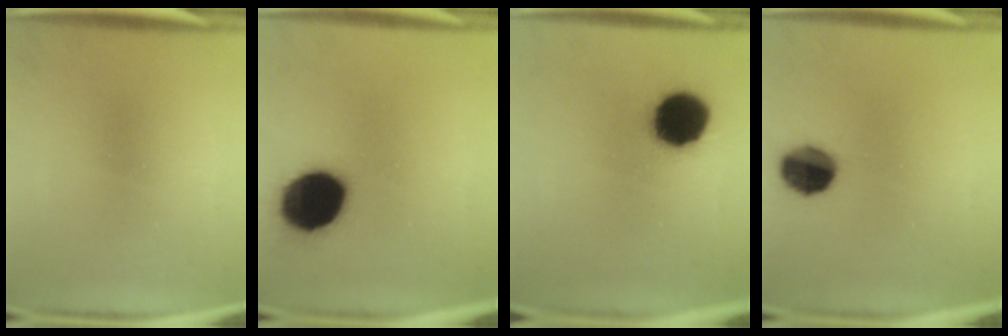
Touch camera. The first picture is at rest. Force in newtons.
{"total": 17.4}
{"total": 13.9}
{"total": 9.1}